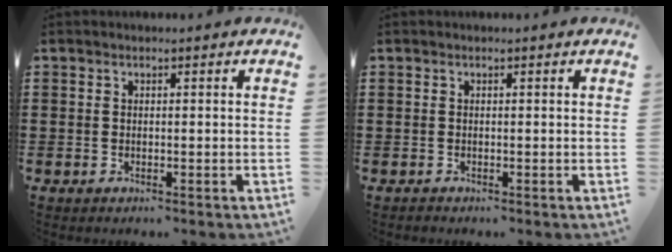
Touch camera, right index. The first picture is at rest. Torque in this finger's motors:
{"motor_torque": [-1.41, 0.73, -0.75, -0.21]}